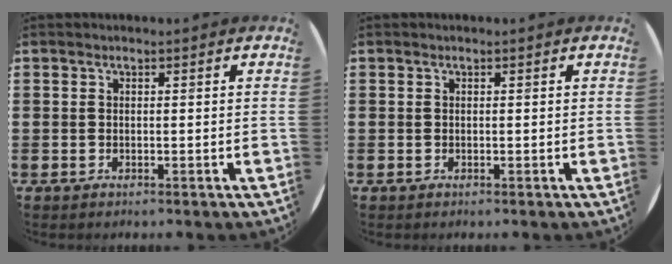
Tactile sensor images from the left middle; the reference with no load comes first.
{"total": 0.0}